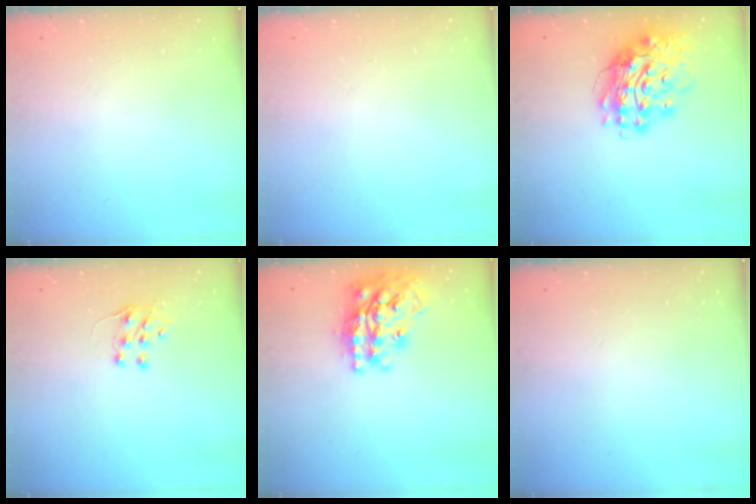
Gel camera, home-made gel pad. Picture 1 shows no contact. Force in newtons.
{"total": 0.0}
{"total": 16.2, "press": 16.1, "slide": 2.1}
{"total": 6.0, "press": 5.9, "slide": 0.7}
{"total": 22.9, "press": 22.9, "slide": 1.8}
{"total": 0.0}